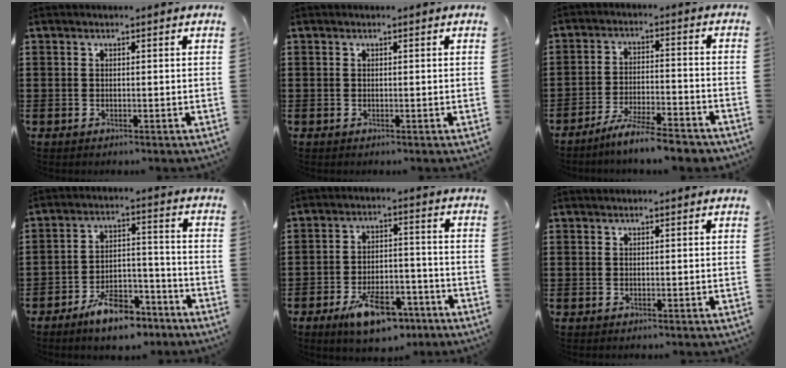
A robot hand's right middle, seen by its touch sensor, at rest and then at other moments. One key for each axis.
{"total": 0.0}
{"total": 6.7, "fx": -5.9, "fy": 0.1, "fz": 3.1, "tx": -0.069, "ty": -0.012, "tz": -0.114}
{"total": 8.4, "fx": -6.7, "fy": 3.0, "fz": 4.0, "tx": -0.068, "ty": 0.024, "tz": -0.123}
{"total": 9.7, "fx": -6.5, "fy": 3.9, "fz": 6.0, "tx": -0.112, "ty": 0.016, "tz": -0.116}
{"total": 0.0}